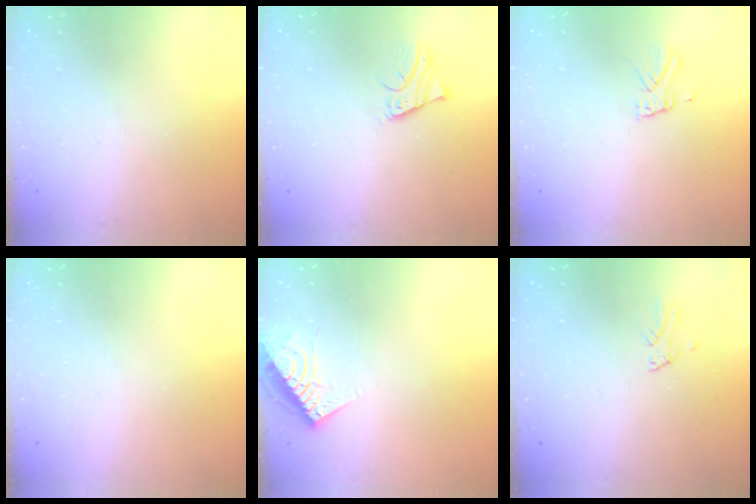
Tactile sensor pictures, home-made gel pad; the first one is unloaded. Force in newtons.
{"total": 2.1, "press": 2.1, "slide": 0.1}
{"total": 3.9, "press": 3.9, "slide": 0.3}
{"total": 0.0}
{"total": 6.6, "press": 6.6, "slide": 0.6}
{"total": 0.0}